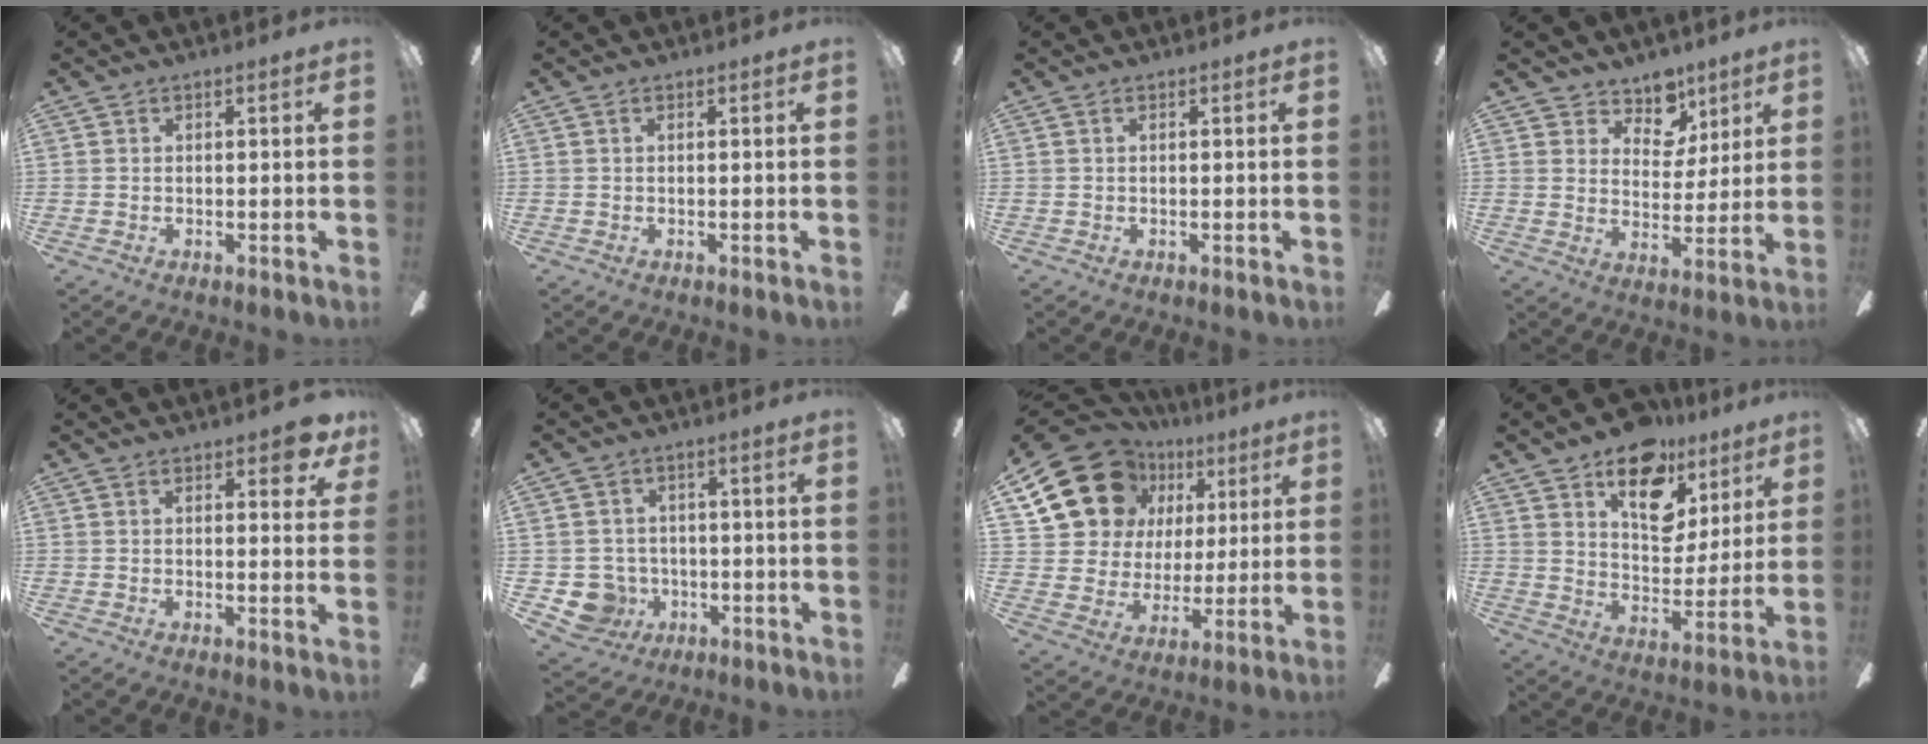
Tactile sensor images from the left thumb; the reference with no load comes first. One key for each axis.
{"total": 0.0}
{"total": 0.0}
{"total": 9.4, "fx": 7.0, "fy": 6.0, "fz": 2.1, "tx": -0.036, "ty": -0.047, "tz": 0.132}
{"total": 4.0, "fx": 2.5, "fy": 1.7, "fz": 2.6, "tx": -0.025, "ty": -0.008, "tz": 0.039}
{"total": 6.8, "fx": -1.5, "fy": 6.5, "fz": 1.2, "tx": -0.052, "ty": 0.002, "tz": -0.024}
{"total": 20.2, "fx": 9.5, "fy": 15.9, "fz": 7.9, "tx": -0.143, "ty": -0.037, "tz": 0.194}
{"total": 16.5, "fx": 10.3, "fy": 9.8, "fz": 8.3, "tx": -0.124, "ty": -0.054, "tz": 0.187}